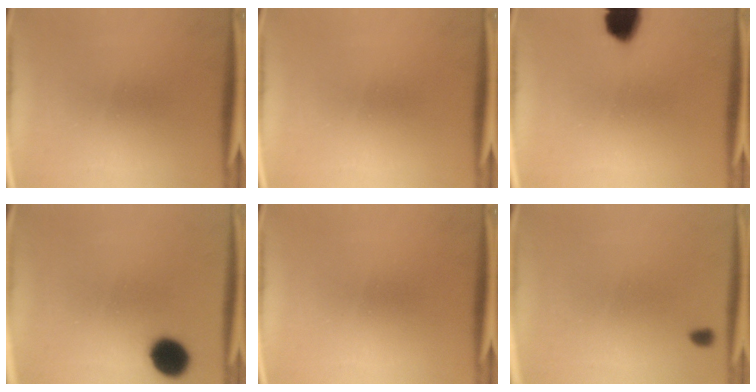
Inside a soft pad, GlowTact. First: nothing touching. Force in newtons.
{"total": 0.0}
{"total": 8.8}
{"total": 8.5}
{"total": 0.0}
{"total": 0.7}